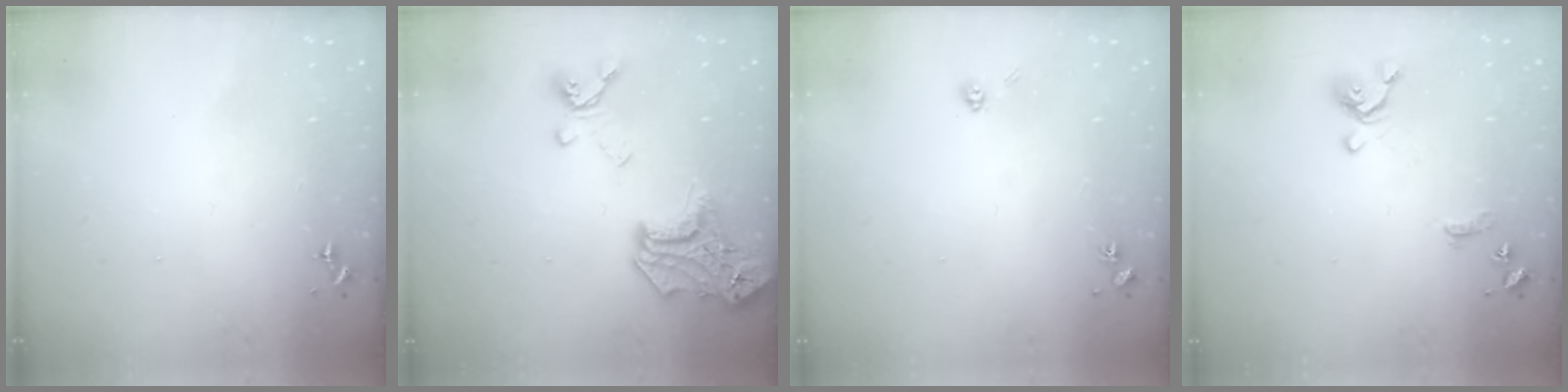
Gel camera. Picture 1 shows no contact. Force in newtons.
{"total": 19.9, "press": 19.9, "slide": 0.9}
{"total": 4.6, "press": 4.4, "slide": 1.2}
{"total": 11.3, "press": 11.2, "slide": 1.3}